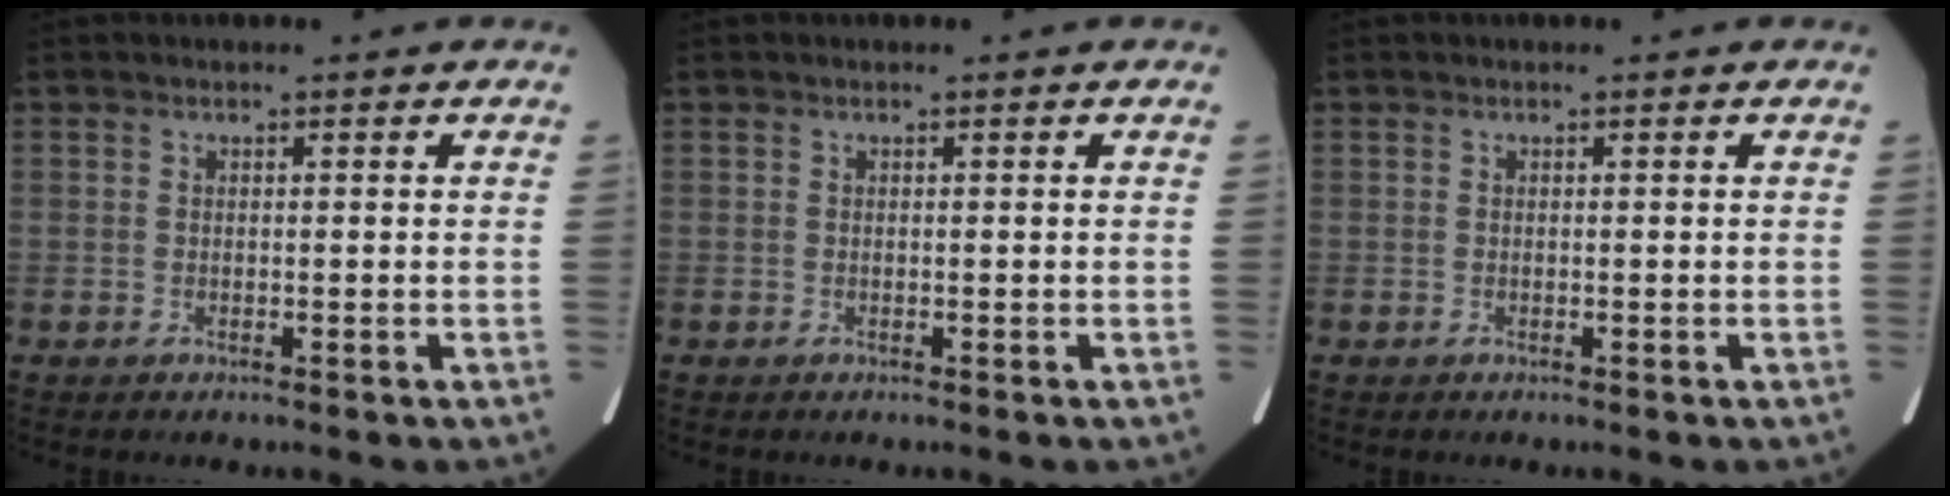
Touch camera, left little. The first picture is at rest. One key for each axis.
{"total": 0.0}
{"total": 0.0}